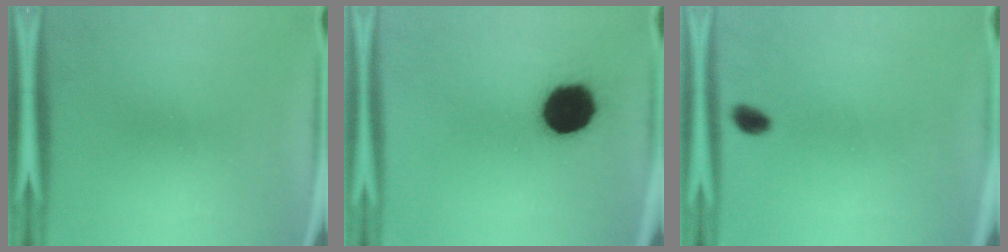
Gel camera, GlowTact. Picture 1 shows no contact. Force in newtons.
{"total": 16.9}
{"total": 2.1}